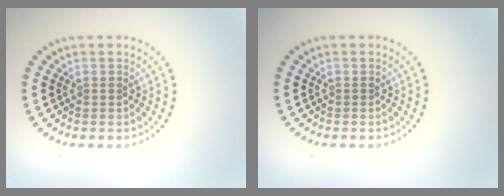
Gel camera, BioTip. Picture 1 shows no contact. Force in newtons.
{"total": 0.0}